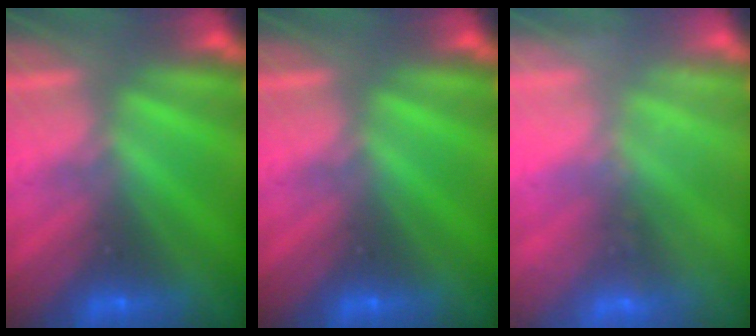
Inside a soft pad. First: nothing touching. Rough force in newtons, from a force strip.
{"total": 0.0}
{"total": 2.3}